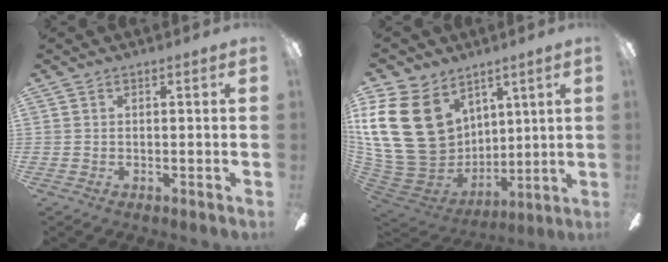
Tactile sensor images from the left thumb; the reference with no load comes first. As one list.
[{"total": 25.3, "force": [7.6, 19.4, 14.2], "torque": [-0.331, -0.036, 0.166]}]